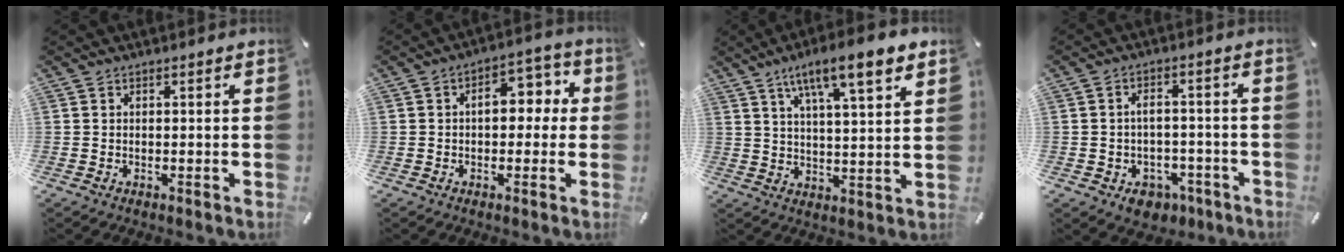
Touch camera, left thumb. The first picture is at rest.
{"total": 8.1, "force": [0.6, 5.1, 6.2], "torque": [-0.074, 0.003, -0.001]}
{"total": 11.2, "force": [7.8, 2.1, 7.8], "torque": [-0.128, -0.037, 0.129]}
{"total": 6.1, "force": [-2.2, 4.7, 3.2], "torque": [-0.047, 0.022, -0.035]}